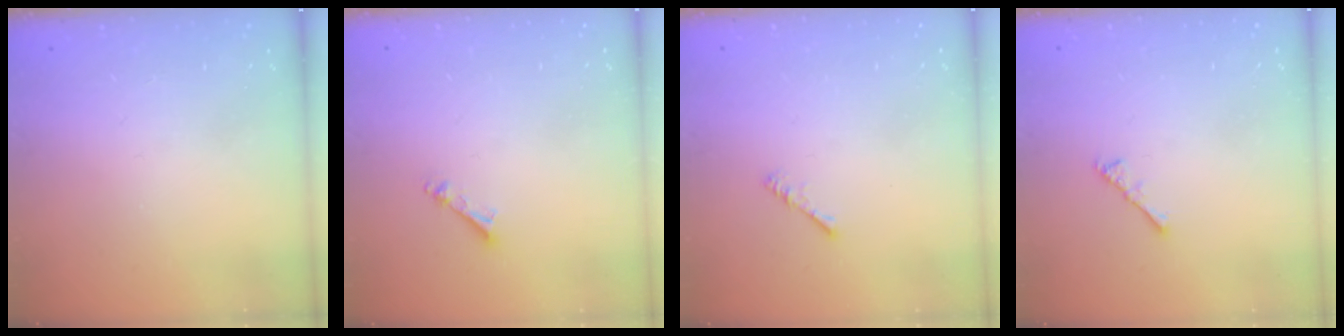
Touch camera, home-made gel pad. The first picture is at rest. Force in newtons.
{"total": 3.8, "press": 3.8, "slide": 0.3}
{"total": 1.5, "press": 1.4, "slide": 0.3}
{"total": 2.7, "press": 2.7, "slide": 0.6}